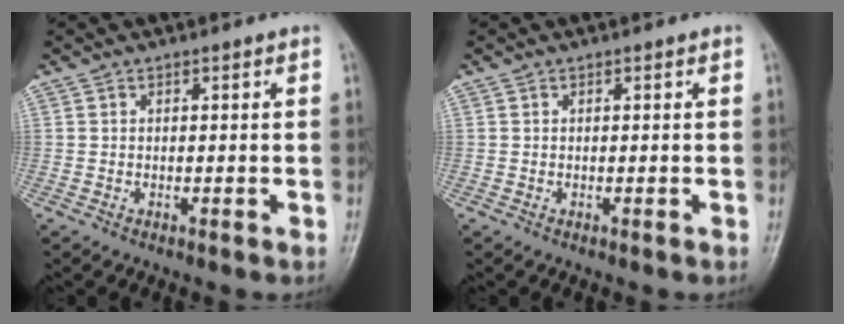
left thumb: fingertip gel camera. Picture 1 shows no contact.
{"total": 0.0}